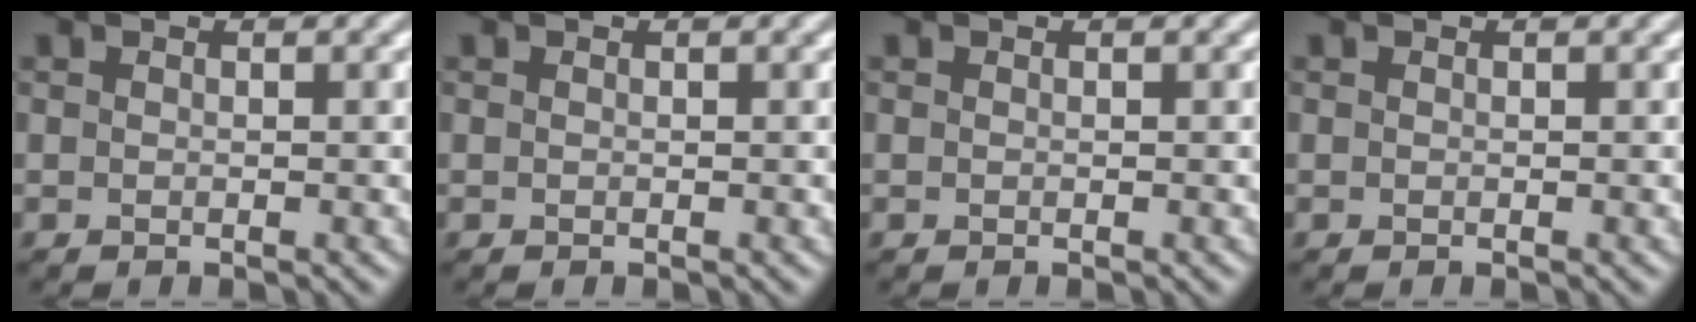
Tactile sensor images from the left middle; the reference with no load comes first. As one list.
[{"total": 0.0}, {"total": 0.0}, {"total": 0.0}]